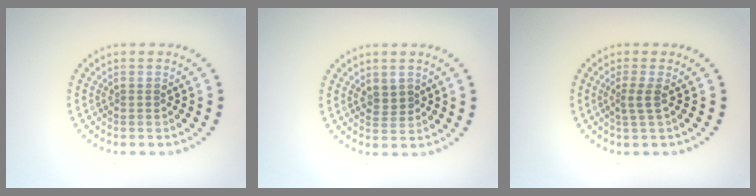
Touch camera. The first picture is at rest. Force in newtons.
{"total": 0.9, "press": 0.8, "slide": 0.4}
{"total": 1.7, "press": 1.1, "slide": 1.2}